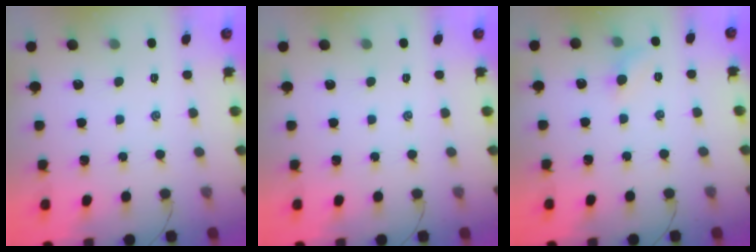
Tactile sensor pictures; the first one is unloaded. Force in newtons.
{"total": 0.0}
{"total": 5.4, "press": 5.2, "slide": 1.7}